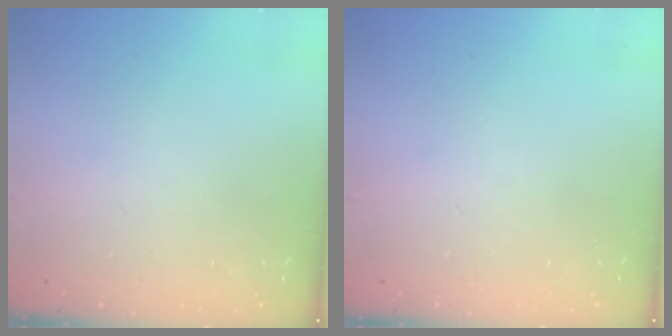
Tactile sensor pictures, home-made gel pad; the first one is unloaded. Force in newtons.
{"total": 0.0}